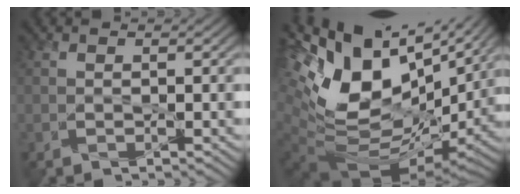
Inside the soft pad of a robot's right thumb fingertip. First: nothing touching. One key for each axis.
{"total": 17.8, "fx": 5.7, "fy": 9.5, "fz": 13.8, "tx": -0.261, "ty": 0.001, "tz": 0.139}